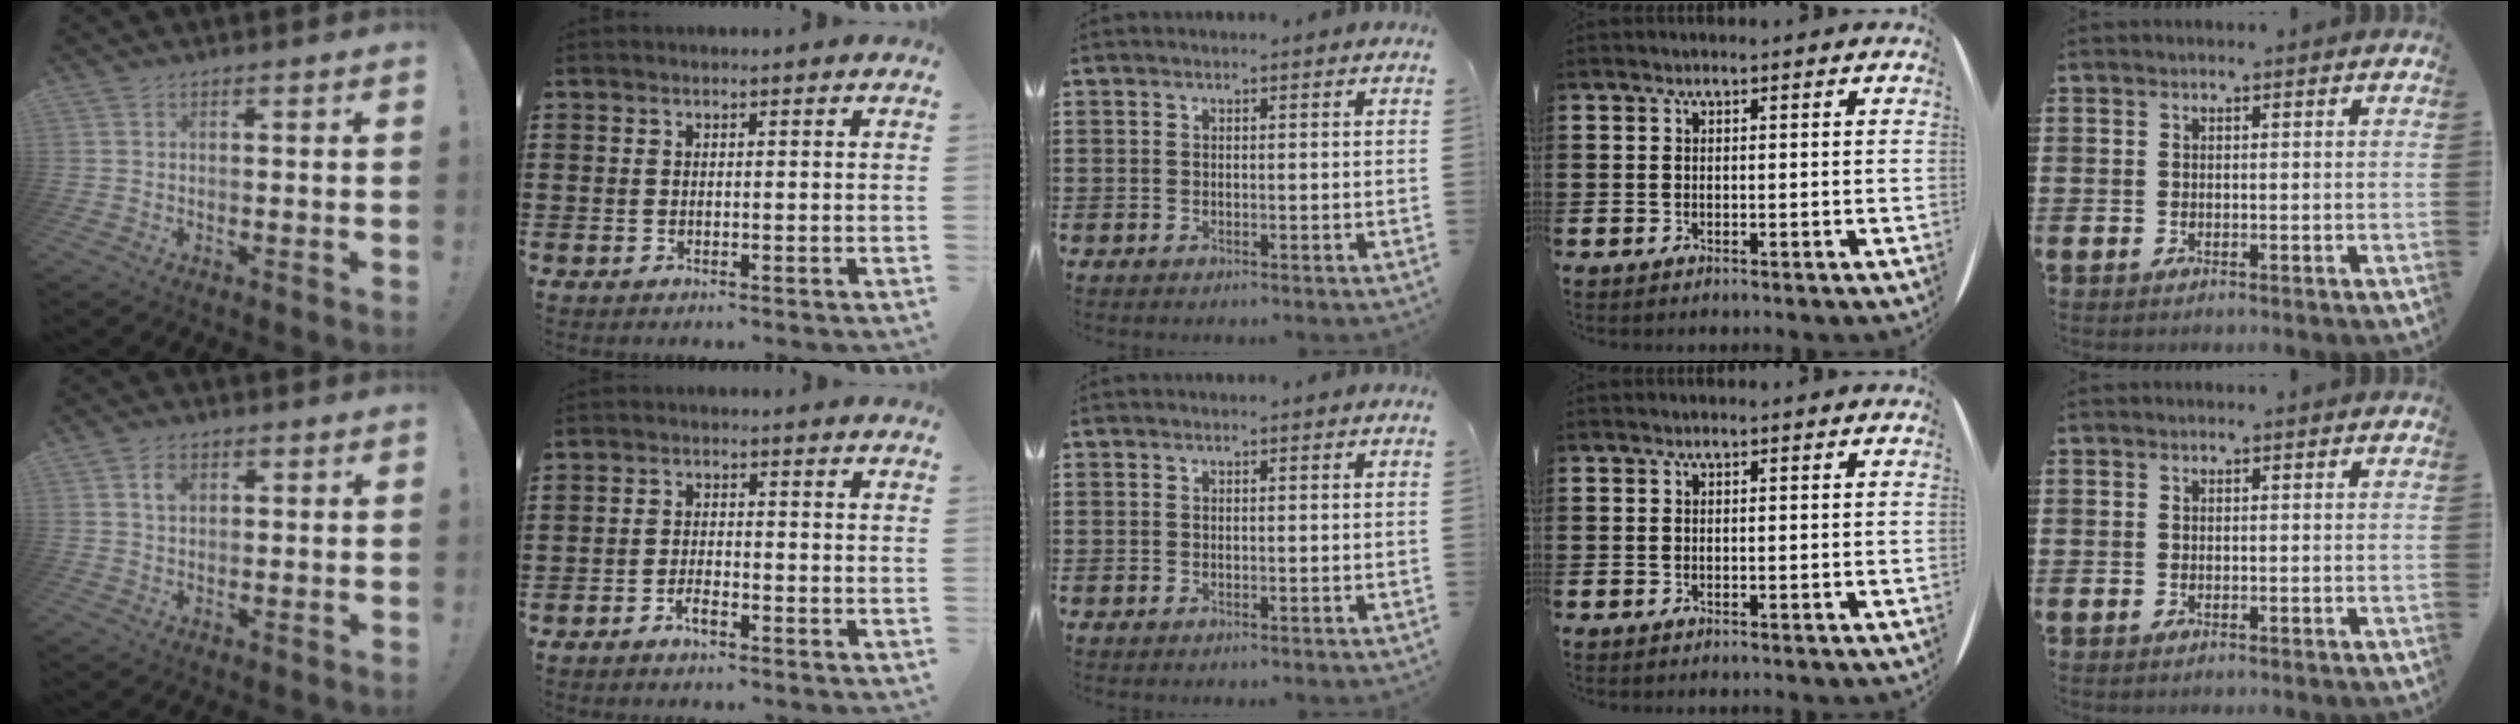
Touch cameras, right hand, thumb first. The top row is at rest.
{"thumb": {"total": 3.7, "force": [1.2, 2.4, 2.4], "torque": [-0.029, -0.003, 0.018]}, "index": {"total": 2.2, "force": [-1.7, 0.7, 1.3], "torque": [-0.026, 0.001, -0.031]}}